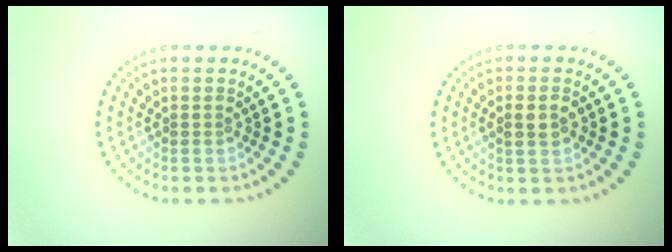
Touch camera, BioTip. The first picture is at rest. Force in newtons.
{"total": 1.8, "press": 1.8, "slide": 0.2}